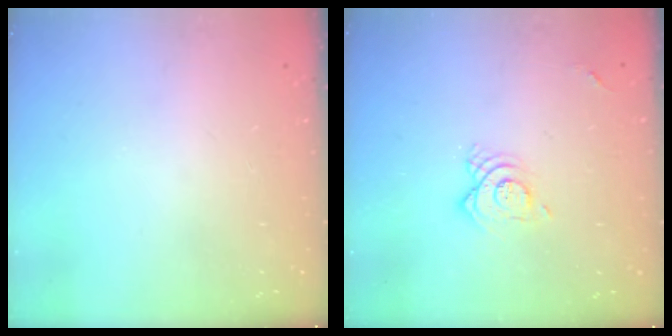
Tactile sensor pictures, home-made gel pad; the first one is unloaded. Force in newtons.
{"total": 8.1, "press": 8.0, "slide": 0.8}